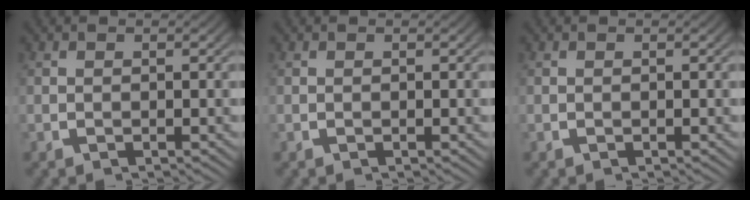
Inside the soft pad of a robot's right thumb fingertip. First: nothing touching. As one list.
[{"total": 0.0}, {"total": 0.0}]